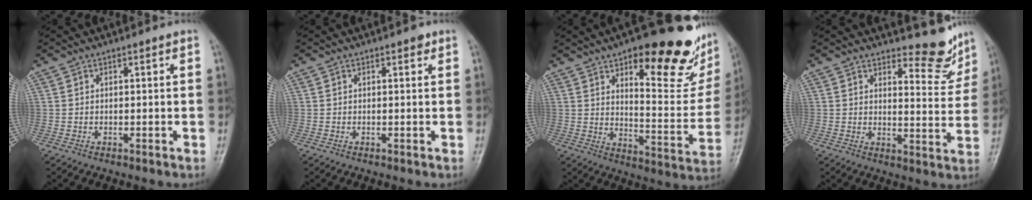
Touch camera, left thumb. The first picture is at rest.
{"total": 0.9, "force": [0.5, 0.5, 0.6], "torque": [-0.001, 0.000, 0.003]}
{"total": 24.4, "force": [14.1, 8.8, 17.8], "torque": [-0.181, -0.066, 0.197]}
{"total": 7.9, "force": [6.9, 2.7, 2.9], "torque": [-0.009, -0.064, 0.088]}